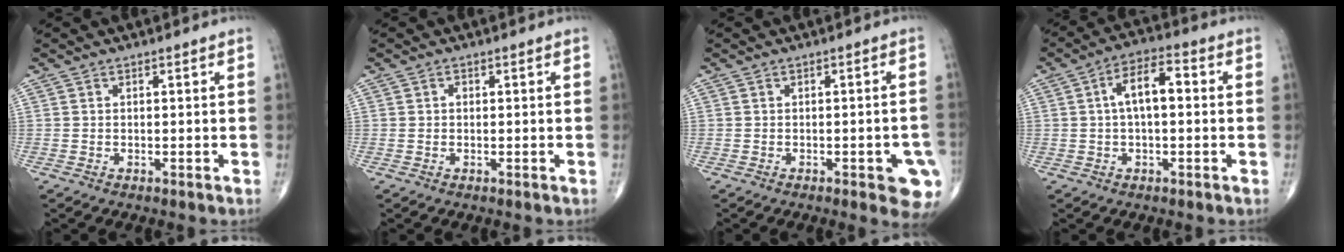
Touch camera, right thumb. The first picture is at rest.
{"total": 0.9, "force": [0.0, 0.6, 0.6], "torque": [-0.009, 0.001, -0.001]}
{"total": 7.4, "force": [-2.8, 2.4, 6.5], "torque": [-0.058, 0.004, -0.032]}
{"total": 7.9, "force": [0.8, 3.6, 7.0], "torque": [-0.120, 0.028, 0.006]}